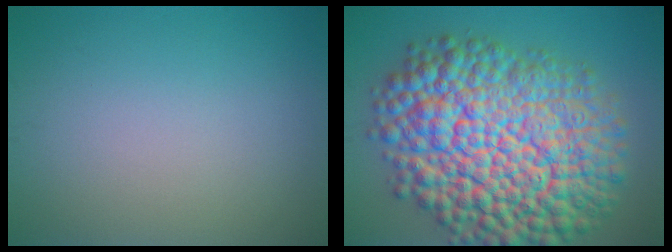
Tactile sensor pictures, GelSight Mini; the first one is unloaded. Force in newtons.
{"total": 17.5, "press": 17.5, "slide": 0.6}